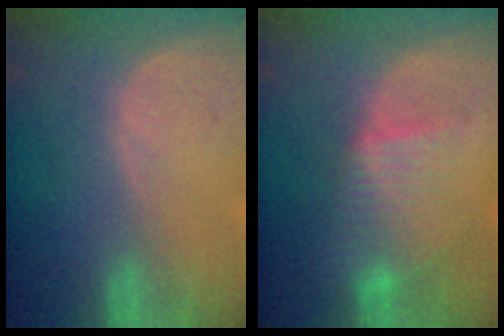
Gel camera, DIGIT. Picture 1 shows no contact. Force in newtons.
{"total": 5.4, "press": 5.3, "slide": 0.5}